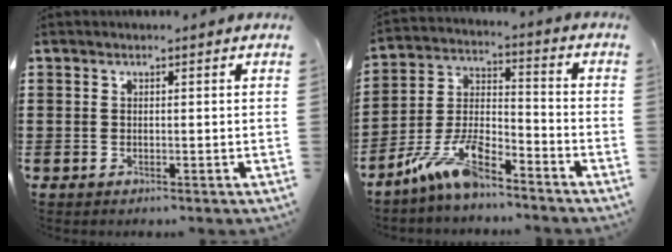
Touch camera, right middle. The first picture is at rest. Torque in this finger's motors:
{"motor_torque": [2.08, -0.04, 0.28, 0.16]}